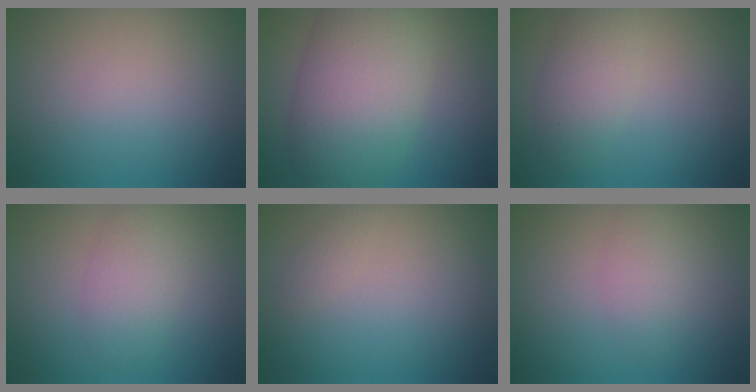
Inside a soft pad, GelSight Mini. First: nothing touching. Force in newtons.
{"total": 8.9, "press": 8.9, "slide": 0.4}
{"total": 2.8, "press": 2.8, "slide": 0.1}
{"total": 3.2, "press": 3.2, "slide": 0.0}
{"total": 0.7, "press": 0.7, "slide": 0.0}
{"total": 2.3, "press": 2.3, "slide": 0.0}